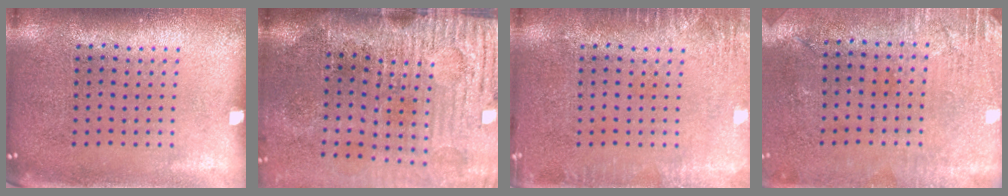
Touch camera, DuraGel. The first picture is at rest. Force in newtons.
{"total": 4.8, "press": 4.0, "slide": 2.6}
{"total": 2.1, "press": 2.1, "slide": 0.4}
{"total": 2.8, "press": 2.3, "slide": 1.6}